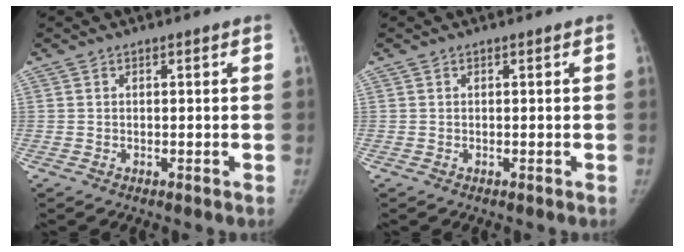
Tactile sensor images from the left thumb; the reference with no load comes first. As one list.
[{"total": 0.0}]